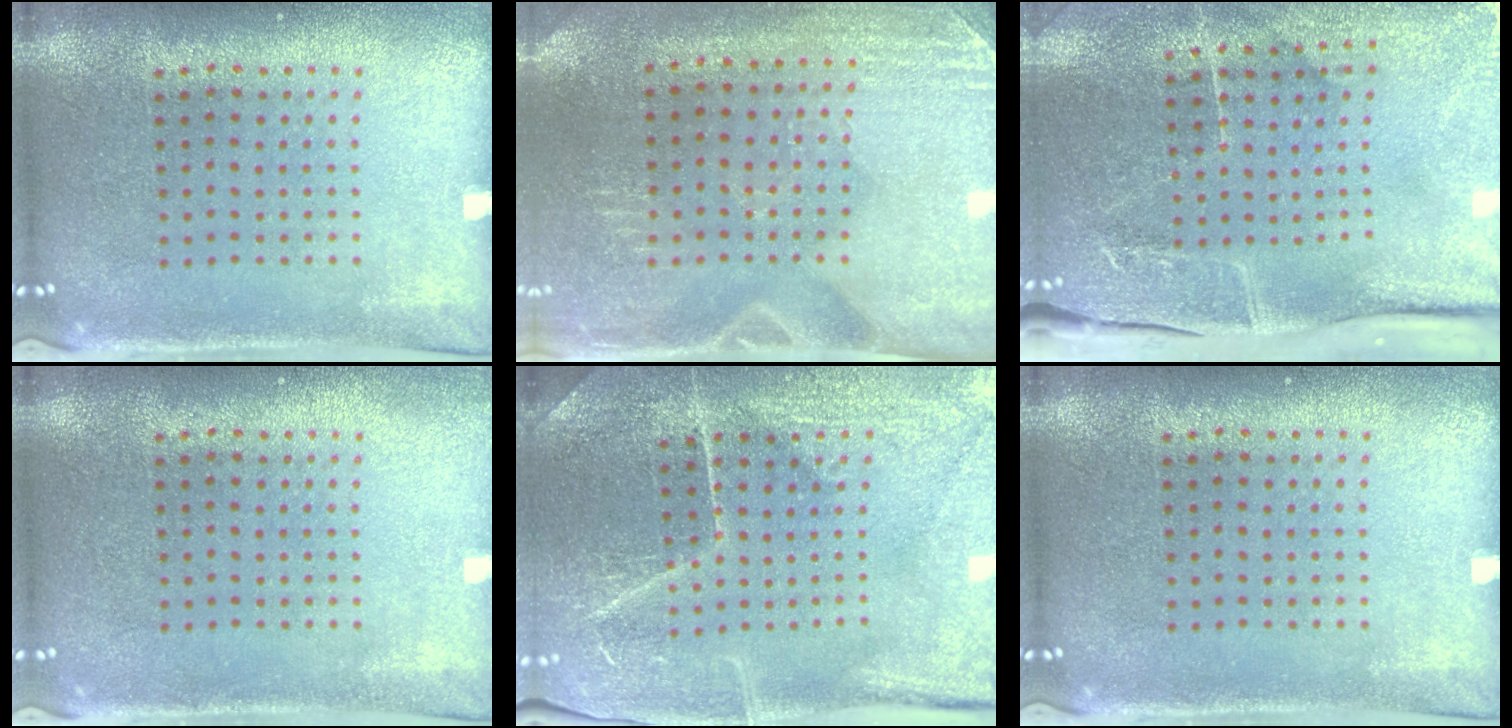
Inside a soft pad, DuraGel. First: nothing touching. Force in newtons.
{"total": 3.0, "press": 2.8, "slide": 1.0}
{"total": 4.2, "press": 3.8, "slide": 1.9}
{"total": 0.9, "press": 0.8, "slide": 0.2}
{"total": 4.0, "press": 3.9, "slide": 1.1}
{"total": 0.0}